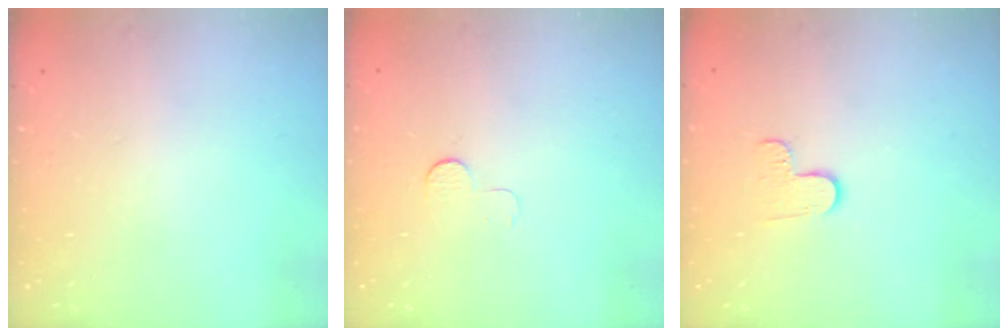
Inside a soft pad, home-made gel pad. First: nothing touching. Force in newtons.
{"total": 3.2, "press": 3.1, "slide": 0.3}
{"total": 5.4, "press": 5.4, "slide": 0.5}